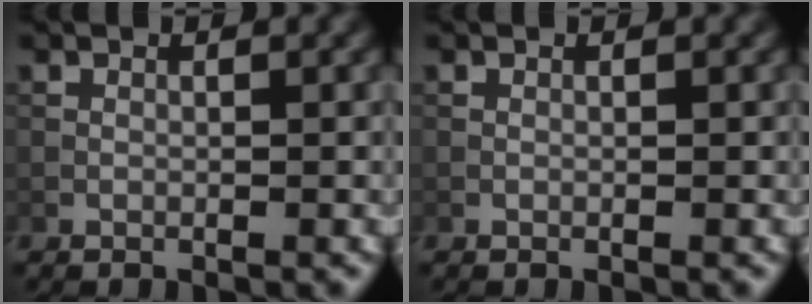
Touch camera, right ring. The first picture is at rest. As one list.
[{"total": 0.0}]